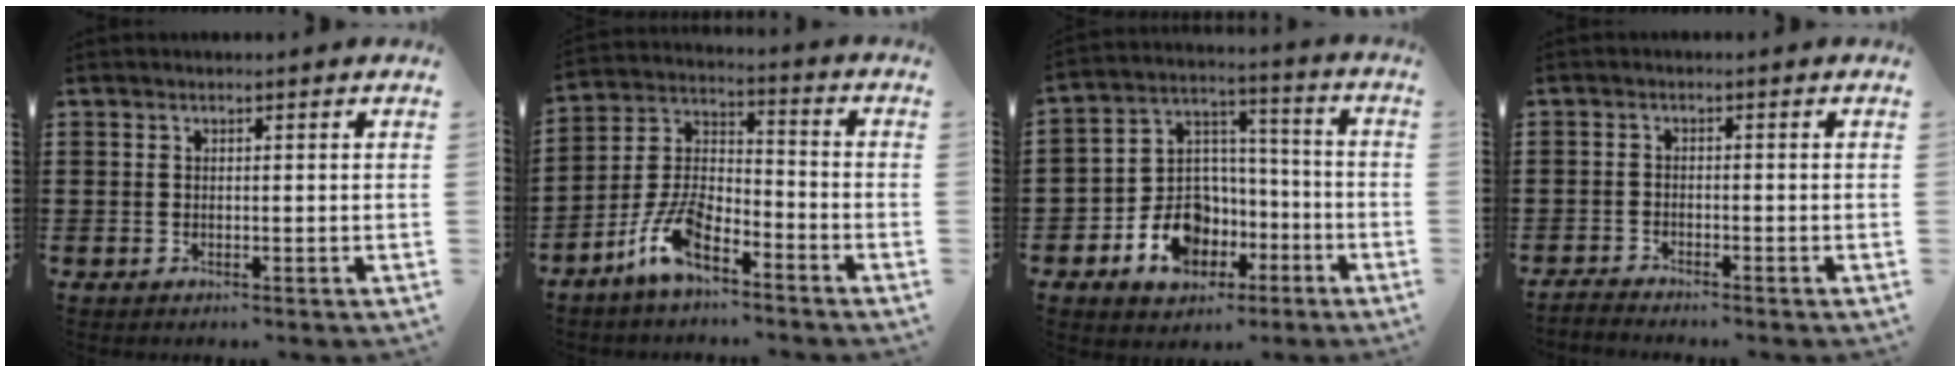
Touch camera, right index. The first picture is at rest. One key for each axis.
{"total": 9.1, "fx": -6.4, "fy": 3.1, "fz": 5.6, "tx": -0.145, "ty": -0.005, "tz": -0.128}
{"total": 10.6, "fx": -5.5, "fy": 8.1, "fz": 4.1, "tx": -0.093, "ty": 0.021, "tz": -0.091}
{"total": 1.6, "fx": -1.6, "fy": 0.0, "fz": -0.1, "tx": -0.003, "ty": 0.003, "tz": -0.035}